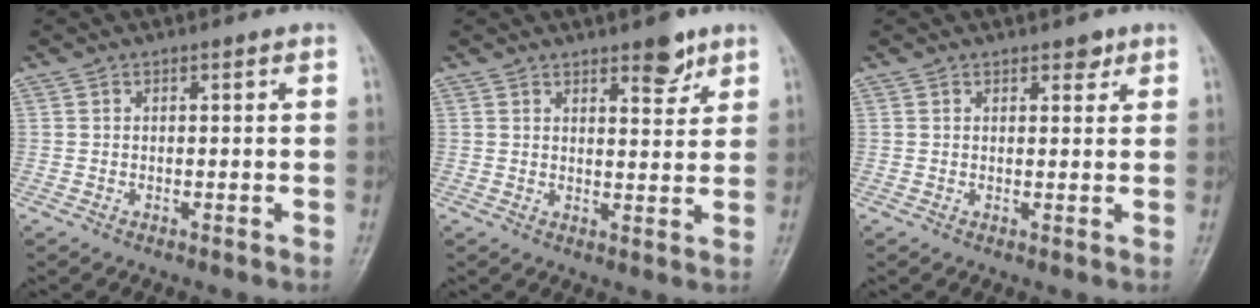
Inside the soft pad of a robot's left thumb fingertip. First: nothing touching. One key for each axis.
{"total": 5.1, "fx": 3.5, "fy": 1.9, "fz": 3.2, "tx": -0.027, "ty": -0.024, "tz": 0.049}
{"total": 2.0, "fx": 1.5, "fy": 1.0, "fz": 0.9, "tx": 0.002, "ty": -0.008, "tz": 0.017}